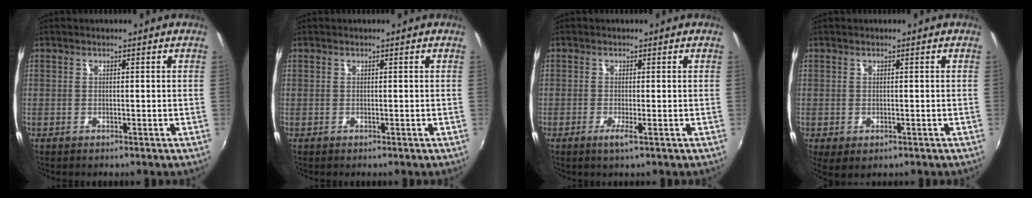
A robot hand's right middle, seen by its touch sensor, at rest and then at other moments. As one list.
[{"total": 0.0}, {"total": 1.9, "force": [-0.9, -0.3, 1.7], "torque": [-0.036, -0.005, -0.019]}, {"total": 2.5, "force": [-0.6, 1.3, 2.0], "torque": [-0.039, -0.010, -0.004]}]